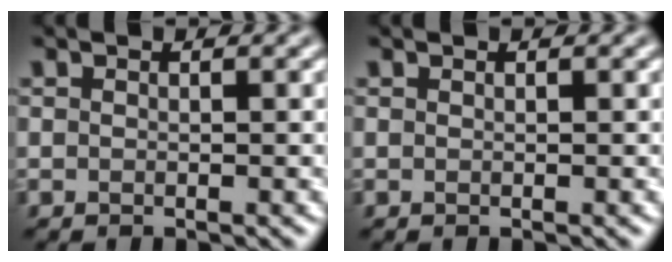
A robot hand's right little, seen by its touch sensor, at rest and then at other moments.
{"total": 0.0}